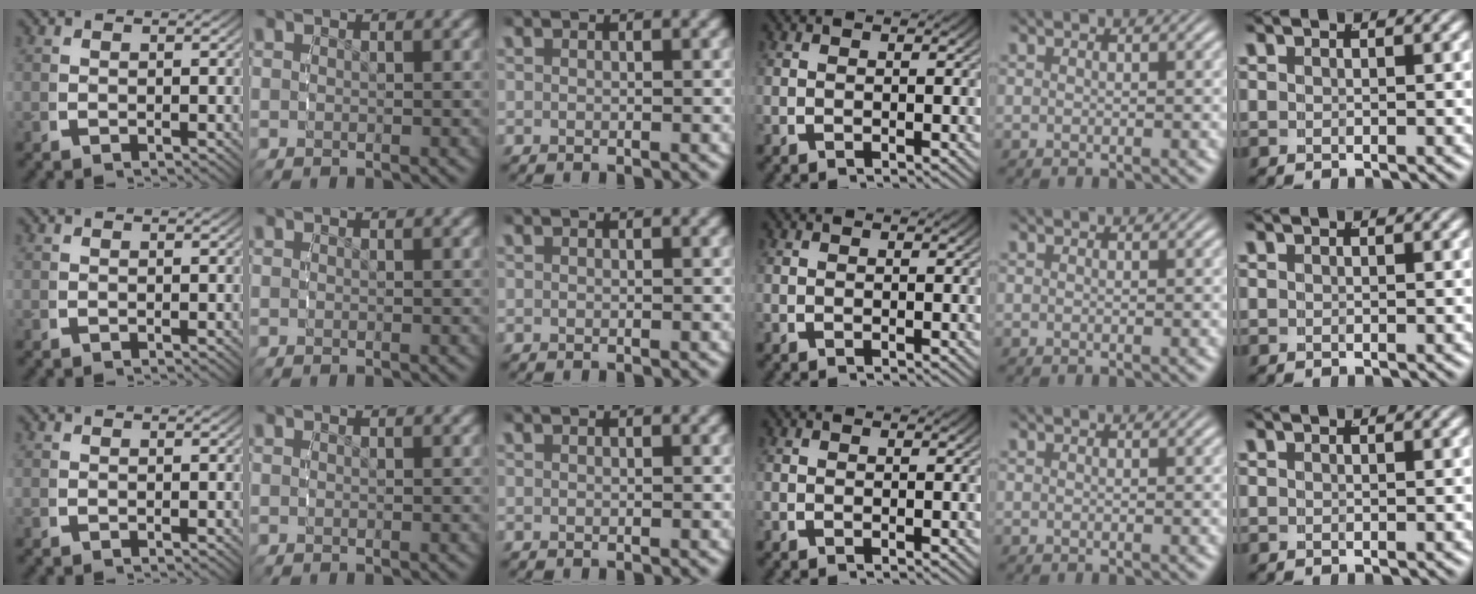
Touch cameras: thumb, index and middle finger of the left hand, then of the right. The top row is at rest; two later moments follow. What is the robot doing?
{"motion": "reach", "object": "pen bag"}